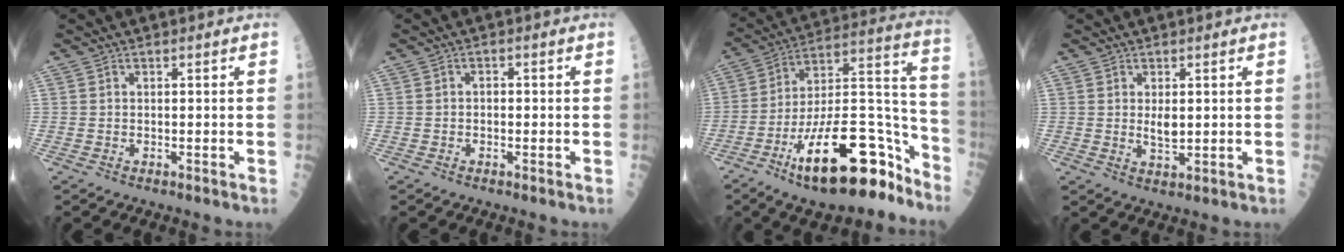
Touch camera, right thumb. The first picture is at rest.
{"total": 1.0, "force": [-0.2, 0.8, 0.6], "torque": [-0.003, 0.003, -0.007]}
{"total": 23.8, "force": [-14.0, 8.4, 17.3], "torque": [-0.253, 0.094, -0.231]}
{"total": 2.9, "force": [0.5, 1.3, 2.5], "torque": [-0.040, -0.008, 0.012]}